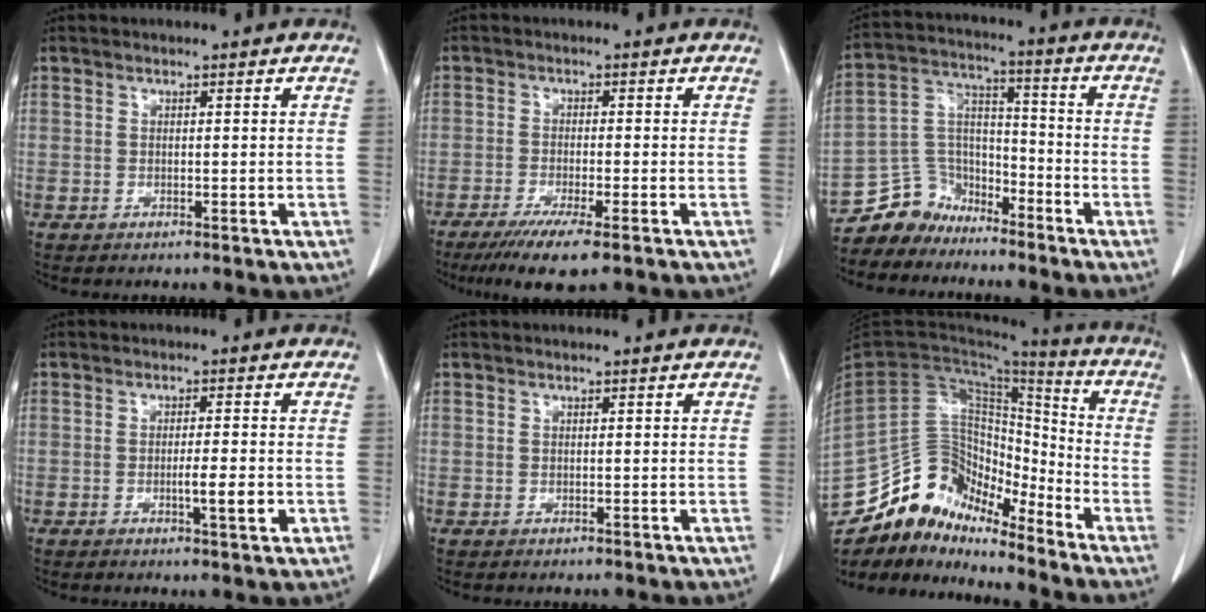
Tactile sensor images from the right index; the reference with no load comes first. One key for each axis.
{"total": 7.4, "fx": -4.9, "fy": 0.4, "fz": 5.5, "tx": -0.090, "ty": -0.019, "tz": -0.076}
{"total": 8.8, "fx": -7.5, "fy": 4.6, "fz": 0.2, "tx": -0.009, "ty": 0.038, "tz": -0.143}
{"total": 4.2, "fx": -1.2, "fy": 0.2, "fz": 4.0, "tx": -0.064, "ty": -0.005, "tz": -0.017}
{"total": 0.0}
{"total": 14.3, "fx": -12.6, "fy": 5.4, "fz": 3.8, "tx": -0.058, "ty": 0.067, "tz": -0.231}